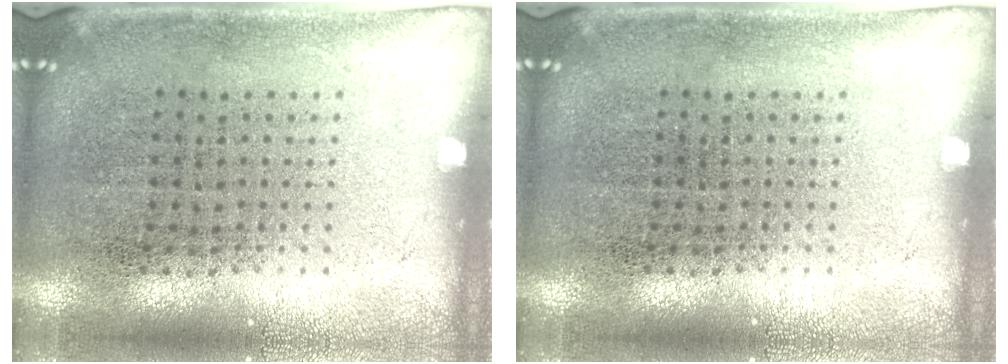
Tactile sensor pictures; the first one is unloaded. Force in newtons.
{"total": 0.0}